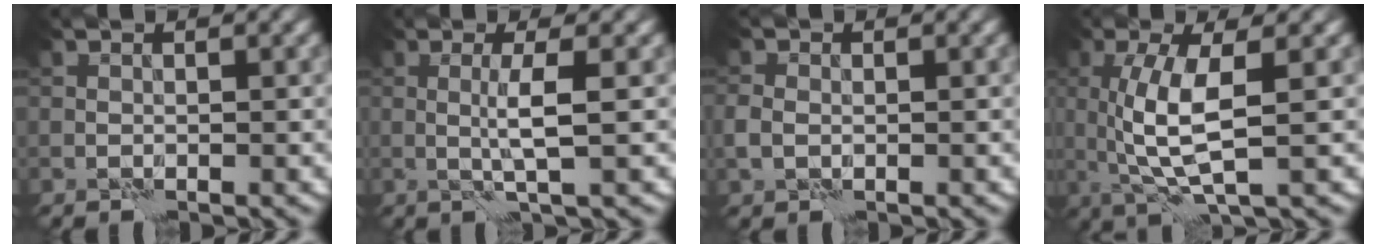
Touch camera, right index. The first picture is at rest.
{"total": 2.8, "force": [0.2, 0.4, 2.7], "torque": [-0.050, 0.002, 0.000]}
{"total": 1.6, "force": [-0.1, 1.3, 0.8], "torque": [-0.021, 0.004, -0.004]}
{"total": 5.6, "force": [0.5, 1.7, 5.3], "torque": [-0.111, 0.000, 0.014]}